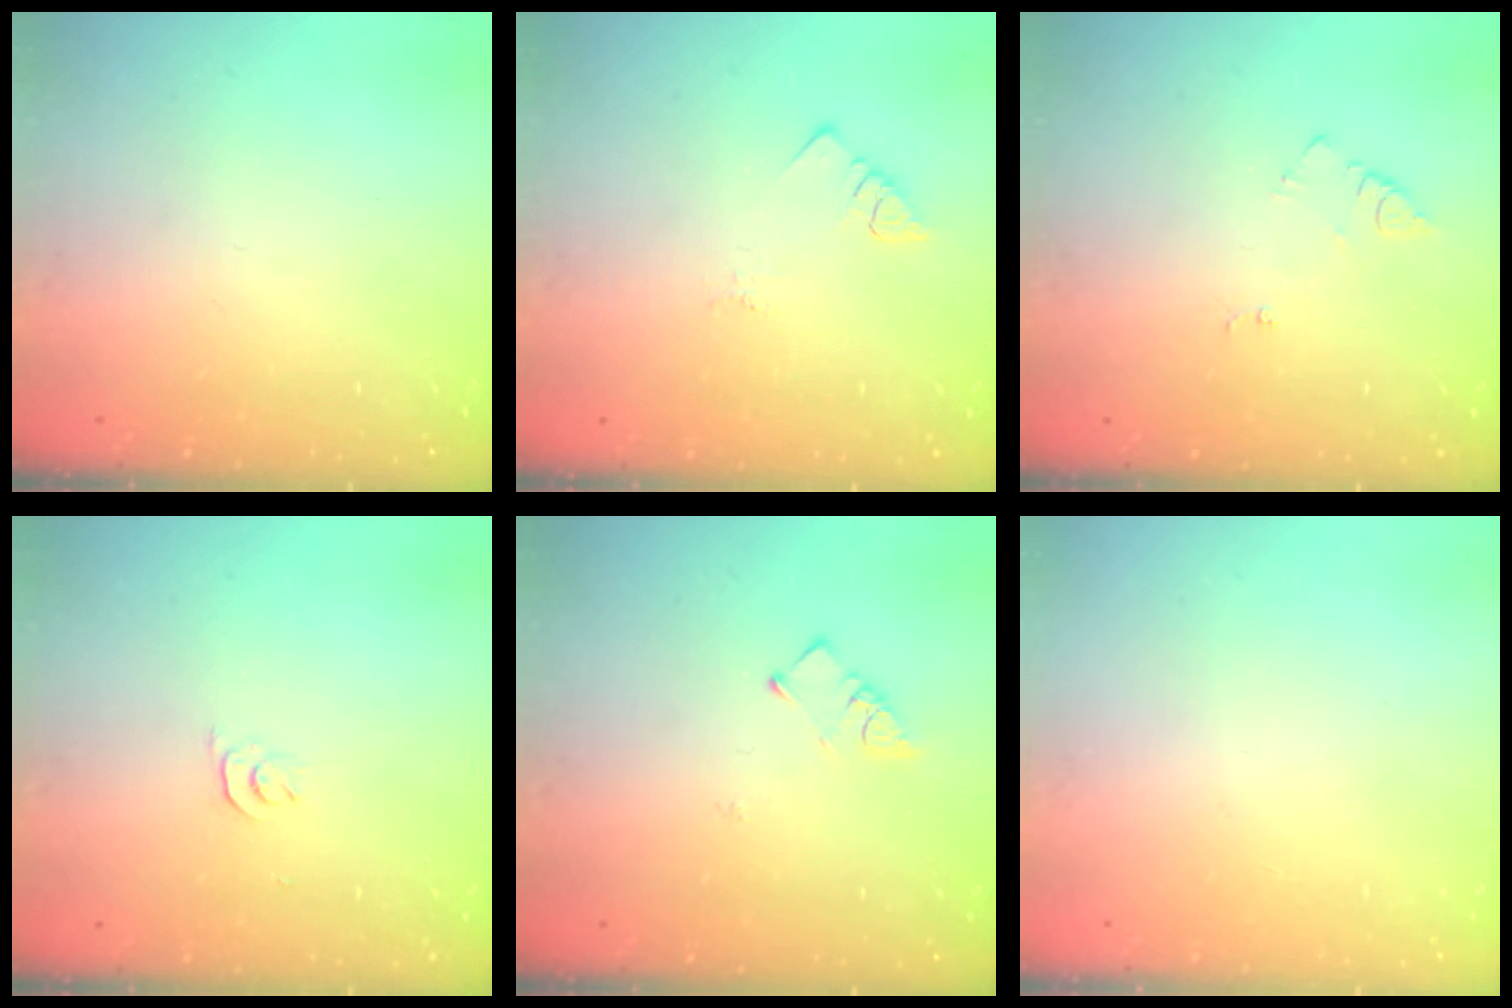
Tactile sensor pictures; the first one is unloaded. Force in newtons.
{"total": 2.8, "press": 2.8, "slide": 0.4}
{"total": 4.2, "press": 4.2, "slide": 0.4}
{"total": 3.3, "press": 3.2, "slide": 0.5}
{"total": 3.4, "press": 3.3, "slide": 0.5}
{"total": 1.8, "press": 1.7, "slide": 0.1}